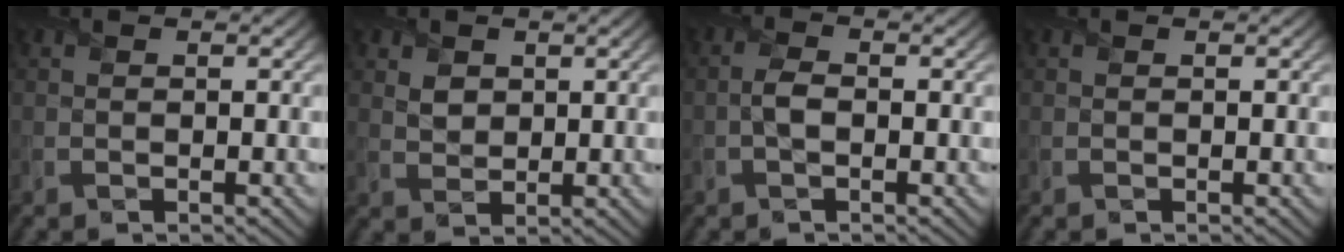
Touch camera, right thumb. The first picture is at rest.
{"total": 2.1, "force": [0.9, 1.7, 0.6], "torque": [-0.016, -0.005, 0.021]}
{"total": 1.7, "force": [-0.8, 0.9, 1.2], "torque": [-0.024, 0.001, -0.017]}
{"total": 0.0}